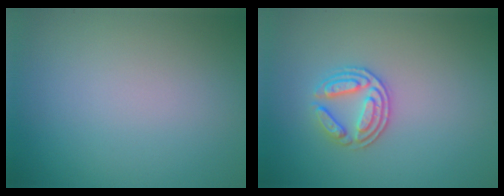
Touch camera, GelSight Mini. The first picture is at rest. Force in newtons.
{"total": 2.9, "press": 2.6, "slide": 1.1}